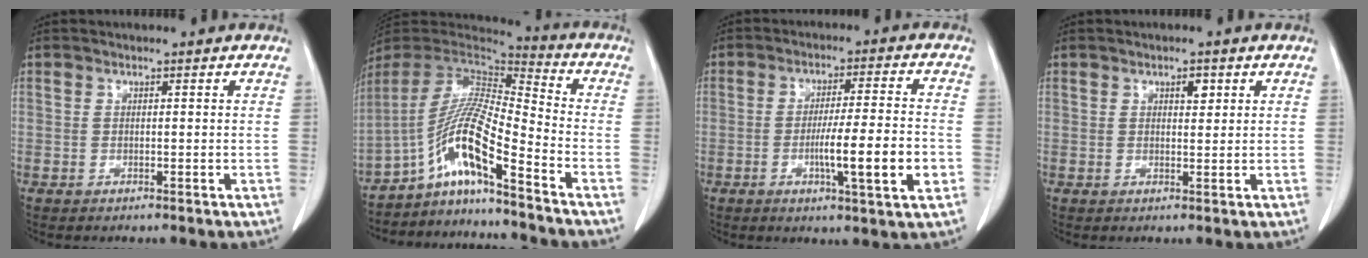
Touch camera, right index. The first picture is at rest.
{"total": 12.6, "force": [-7.7, -0.2, 10.0], "torque": [-0.193, 0.009, -0.144]}
{"total": 10.4, "force": [-2.8, 0.1, 10.0], "torque": [-0.159, -0.007, -0.046]}
{"total": 2.0, "force": [1.0, 0.9, 1.5], "torque": [-0.019, -0.002, 0.013]}